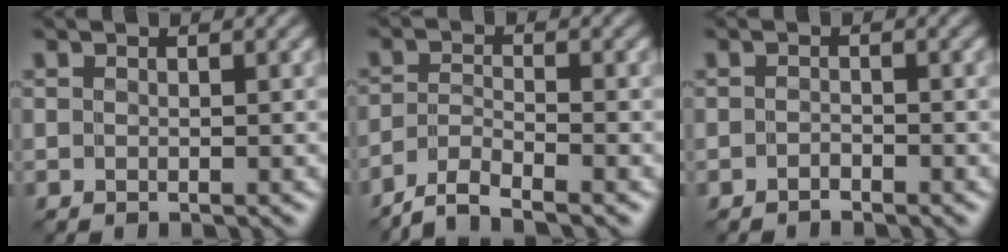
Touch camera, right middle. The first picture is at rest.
{"total": 3.3, "force": [-3.0, 0.4, 1.4], "torque": [-0.028, -0.001, -0.069]}
{"total": 0.8, "force": [-0.7, 0.2, 0.0], "torque": [0.001, 0.003, -0.015]}